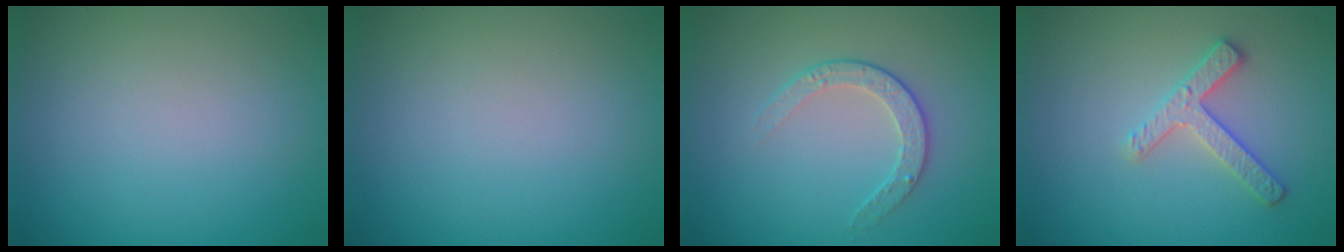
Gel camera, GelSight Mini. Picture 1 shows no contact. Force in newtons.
{"total": 0.0}
{"total": 2.2, "press": 1.6, "slide": 1.5}
{"total": 2.5, "press": 2.4, "slide": 0.8}